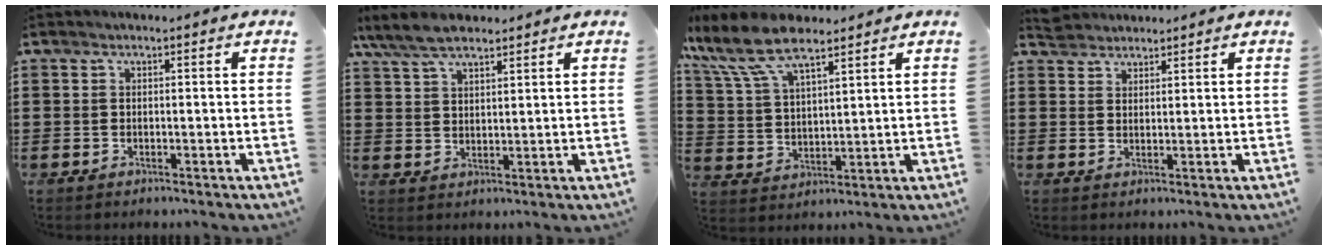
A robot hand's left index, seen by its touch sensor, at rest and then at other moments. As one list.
[{"total": 6.7, "force": [5.4, 2.2, 3.3], "torque": [-0.080, -0.005, 0.102]}, {"total": 10.2, "force": [7.5, 3.4, 6.0], "torque": [-0.146, -0.019, 0.135]}, {"total": 3.0, "force": [2.8, 1.0, -0.1], "torque": [-0.009, 0.000, 0.055]}]